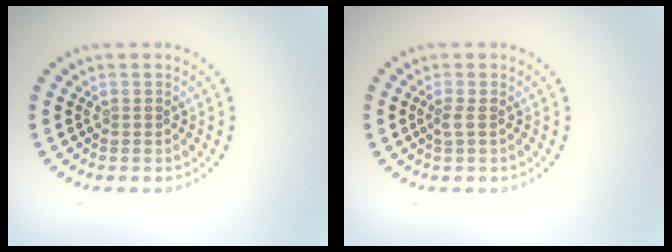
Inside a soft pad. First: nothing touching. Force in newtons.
{"total": 0.9, "press": 0.6, "slide": 0.6}